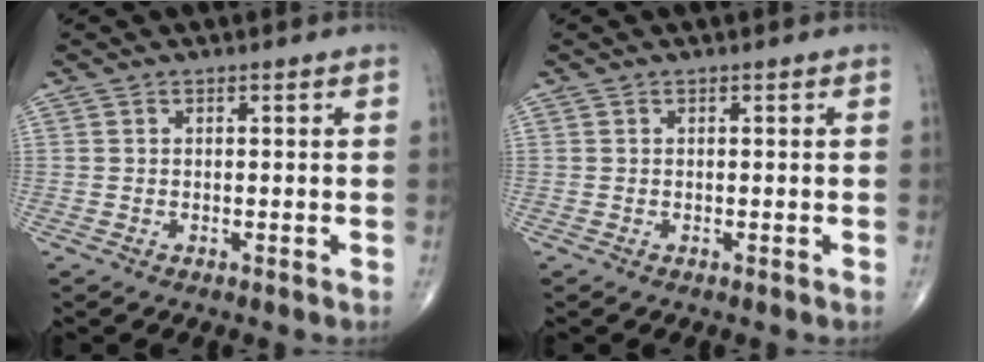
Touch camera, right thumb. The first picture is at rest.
{"total": 0.0}